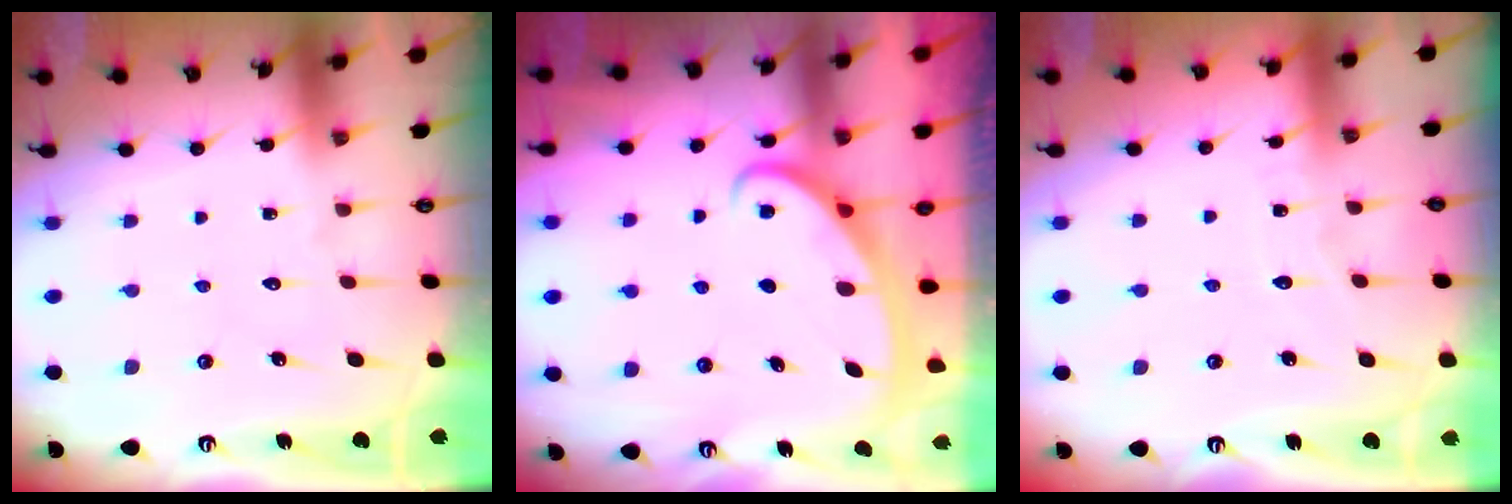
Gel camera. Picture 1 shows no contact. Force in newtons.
{"total": 2.6, "press": 2.5, "slide": 0.4}
{"total": 3.4, "press": 3.4, "slide": 0.2}